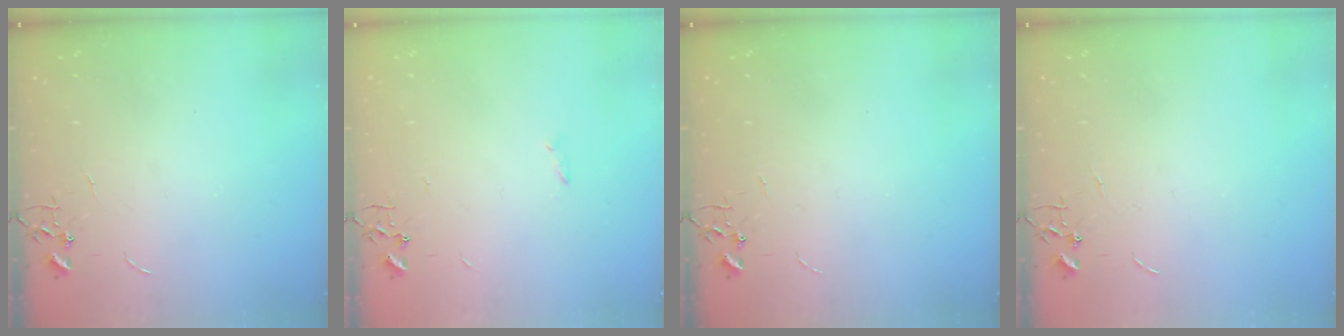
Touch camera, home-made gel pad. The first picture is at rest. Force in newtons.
{"total": 1.1, "press": 1.0, "slide": 0.3}
{"total": 0.0}
{"total": 0.0}